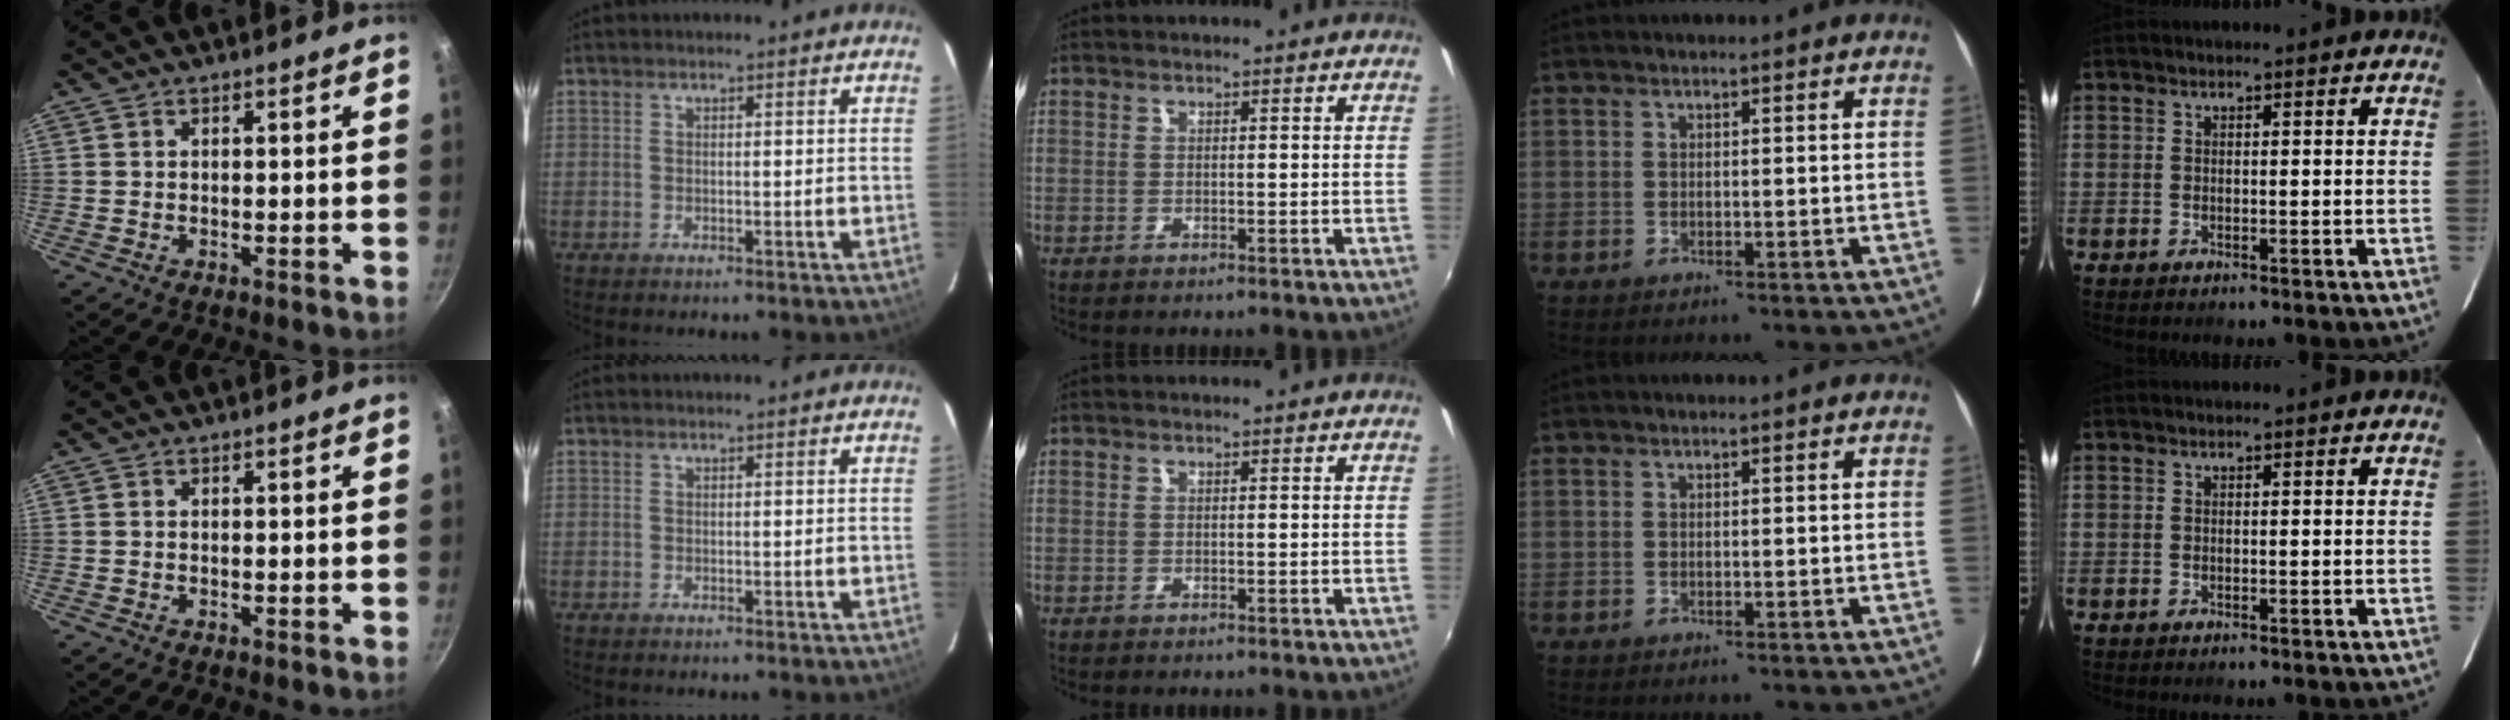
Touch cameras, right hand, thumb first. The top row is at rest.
{}